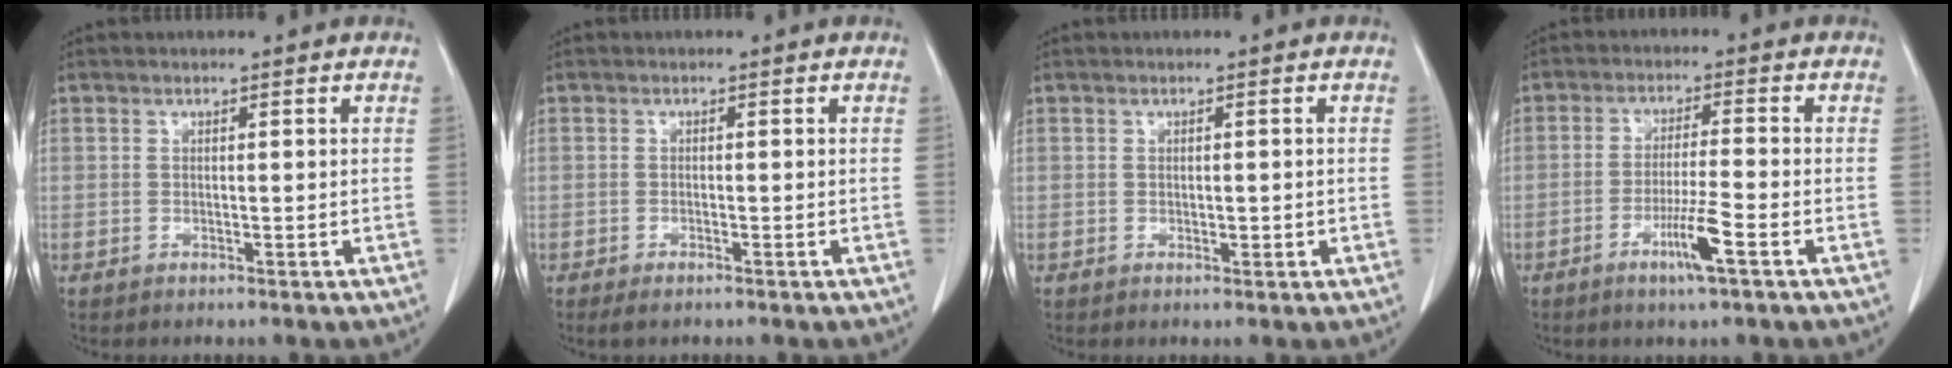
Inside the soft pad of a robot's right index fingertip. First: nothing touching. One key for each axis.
{"total": 2.2, "fx": -1.8, "fy": 0.5, "fz": 1.2, "tx": -0.021, "ty": -0.005, "tz": -0.028}
{"total": 0.9, "fx": -0.1, "fy": 0.6, "fz": 0.7, "tx": -0.005, "ty": 0.001, "tz": 0.003}
{"total": 5.9, "fx": -2.9, "fy": -0.3, "fz": 5.2, "tx": -0.093, "ty": -0.008, "tz": -0.052}